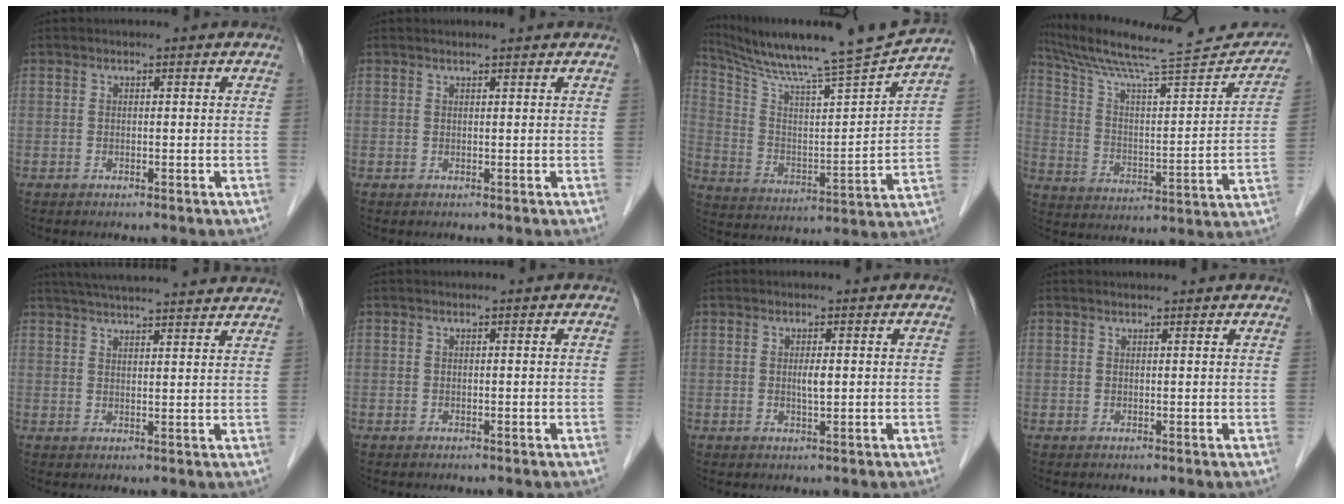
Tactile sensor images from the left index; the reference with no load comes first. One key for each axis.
{"total": 1.4, "fx": 1.4, "fy": -0.3, "fz": 0.3, "tx": -0.011, "ty": 0.005, "tz": 0.022}
{"total": 18.9, "fx": 16.8, "fy": -2.1, "fz": 8.5, "tx": -0.152, "ty": -0.036, "tz": 0.266}
{"total": 24.6, "fx": 22.4, "fy": 2.1, "fz": 10.1, "tx": -0.162, "ty": -0.021, "tz": 0.324}
{"total": 19.2, "fx": 17.8, "fy": 1.0, "fz": 7.3, "tx": -0.117, "ty": 0.028, "tz": 0.236}
{"total": 0.0}
{"total": 1.5, "fx": 0.3, "fy": 0.2, "fz": 1.5, "tx": -0.029, "ty": -0.001, "tz": 0.004}
{"total": 2.8, "fx": 2.7, "fy": 0.0, "fz": 0.7, "tx": -0.014, "ty": 0.015, "tz": 0.030}